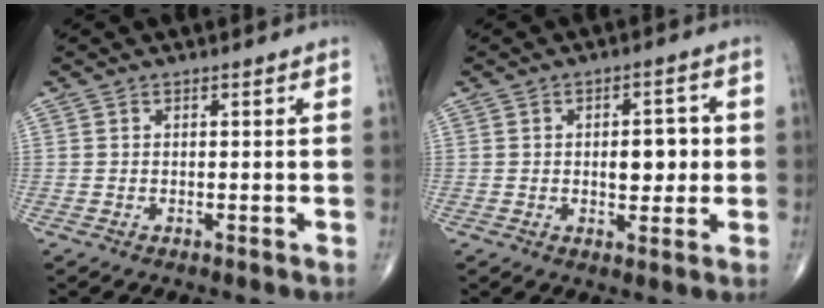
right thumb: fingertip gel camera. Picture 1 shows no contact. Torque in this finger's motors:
{"motor_torque": [0.94, 0.86, 0.83, 0.18, 0.01]}